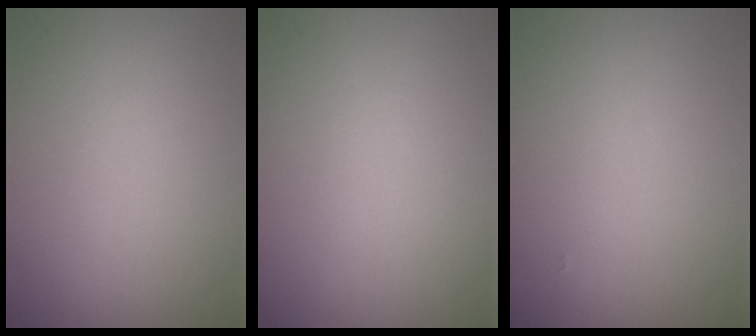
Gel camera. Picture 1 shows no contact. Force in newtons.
{"total": 0.0}
{"total": 0.0}